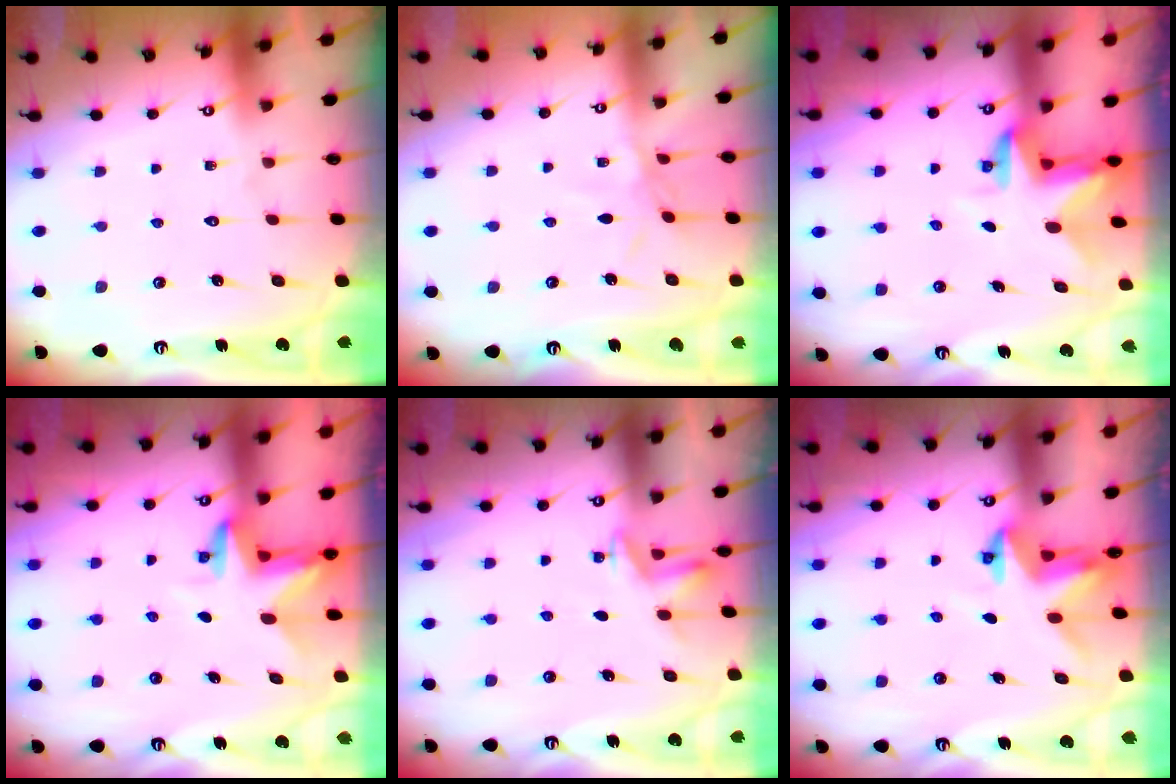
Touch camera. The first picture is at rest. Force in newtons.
{"total": 4.6, "press": 4.6, "slide": 0.4}
{"total": 3.0, "press": 3.0, "slide": 0.4}
{"total": 3.8, "press": 3.7, "slide": 0.3}
{"total": 3.3, "press": 2.9, "slide": 1.6}
{"total": 3.4, "press": 3.4, "slide": 0.2}